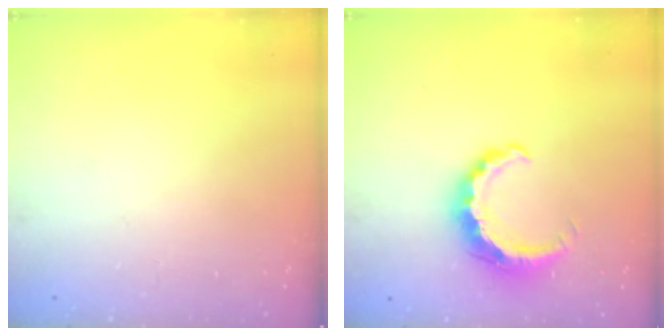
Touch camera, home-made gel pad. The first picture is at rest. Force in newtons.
{"total": 8.4, "press": 8.3, "slide": 1.0}